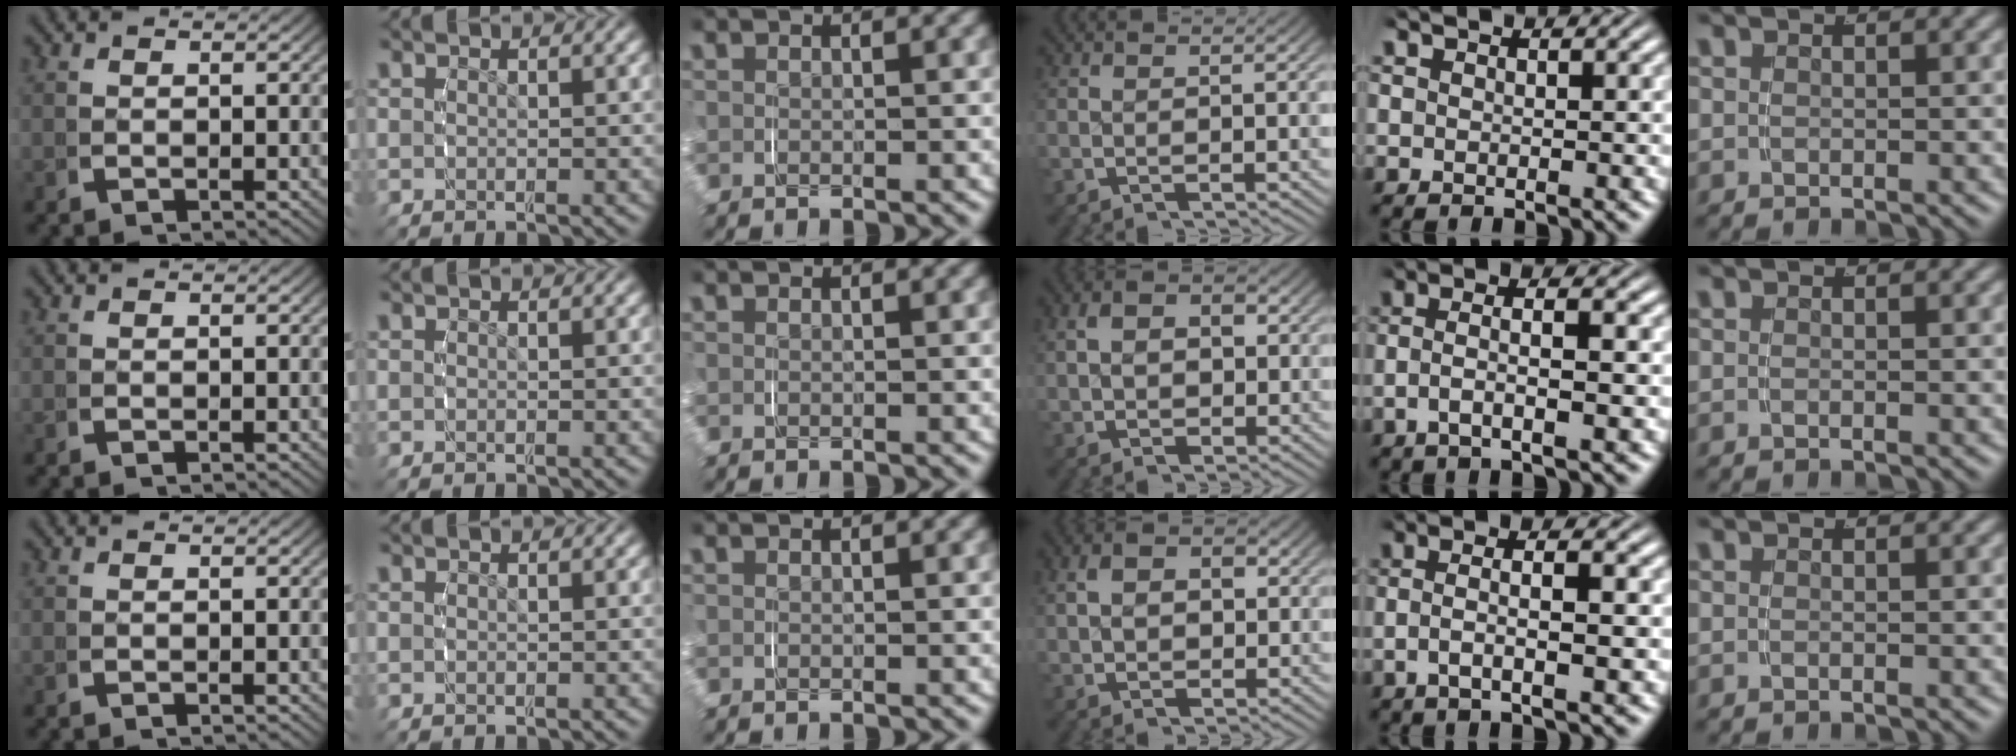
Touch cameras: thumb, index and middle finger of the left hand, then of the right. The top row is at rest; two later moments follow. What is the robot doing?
{"motion": "grasp_and_lifting", "object": "scarf"}